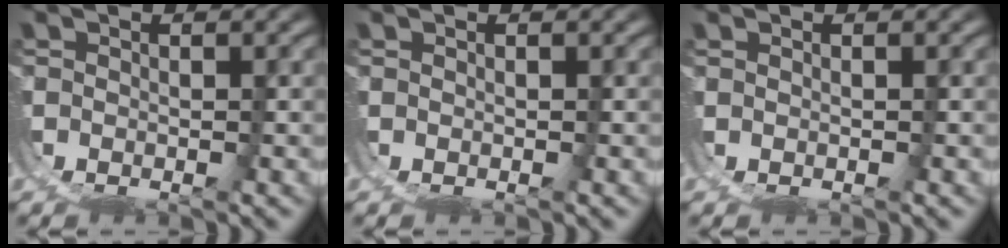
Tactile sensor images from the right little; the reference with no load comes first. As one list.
[{"total": 0.0}, {"total": 0.6, "force": [0.1, -0.5, -0.1], "torque": [0.006, 0.002, 0.003]}]